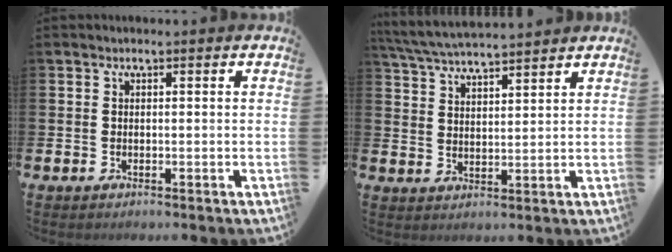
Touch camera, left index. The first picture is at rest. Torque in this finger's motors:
{"motor_torque": [1.02, -1.11, 0.47, 0.12]}